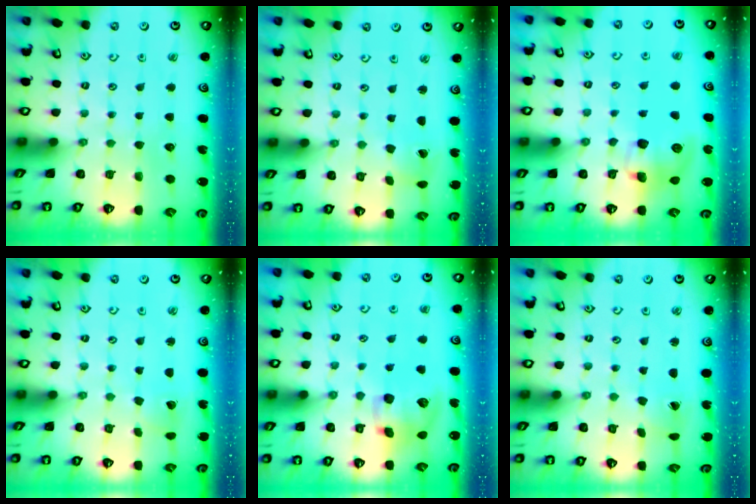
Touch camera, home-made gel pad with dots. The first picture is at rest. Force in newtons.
{"total": 1.2, "press": 1.1, "slide": 0.2}
{"total": 9.4, "press": 9.3, "slide": 1.1}
{"total": 1.9, "press": 1.9, "slide": 0.1}
{"total": 12.8, "press": 12.7, "slide": 2.0}
{"total": 1.7, "press": 1.7, "slide": 0.1}